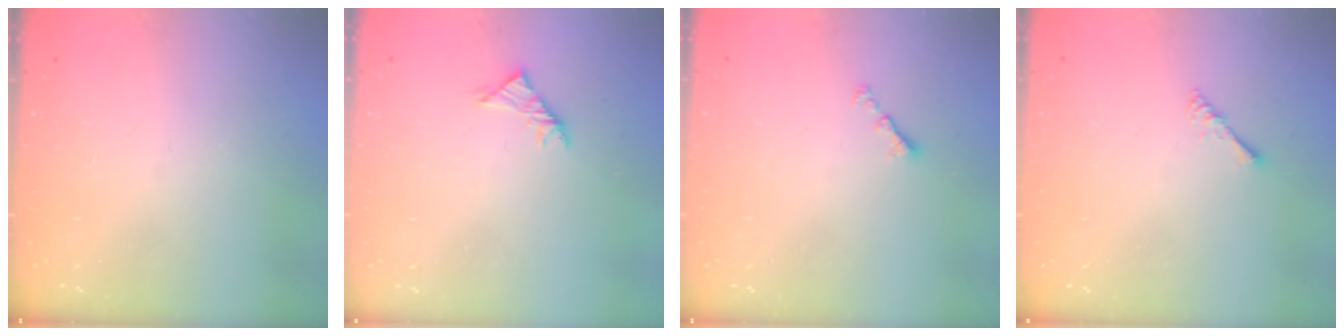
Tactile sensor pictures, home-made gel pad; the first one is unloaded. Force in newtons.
{"total": 2.9, "press": 2.8, "slide": 0.8}
{"total": 1.3, "press": 1.2, "slide": 0.5}
{"total": 1.7, "press": 1.6, "slide": 0.4}